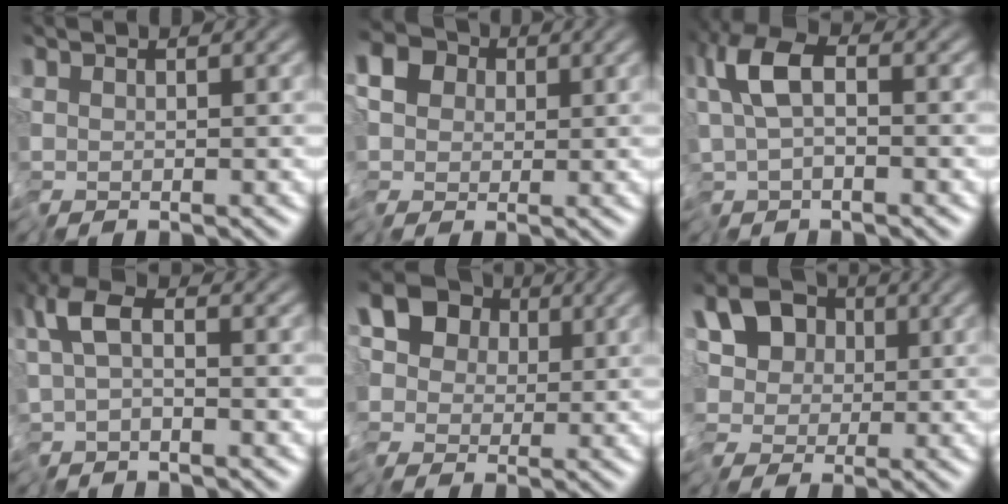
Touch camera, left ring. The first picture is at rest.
{"total": 10.2, "force": [2.1, 8.1, 5.9], "torque": [-0.111, 0.017, 0.001]}
{"total": 4.8, "force": [-1.2, 2.2, 4.1], "torque": [-0.087, 0.001, -0.036]}
{"total": 3.0, "force": [-1.1, 1.5, 2.4], "torque": [-0.052, -0.004, -0.029]}
{"total": 14.4, "force": [1.7, 12.5, 6.9], "torque": [-0.149, 0.014, -0.011]}
{"total": 7.0, "force": [-1.4, 5.5, 4.0], "torque": [-0.037, -0.002, -0.038]}